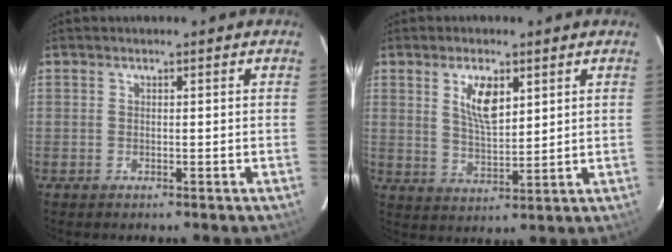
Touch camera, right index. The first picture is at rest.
{"total": 7.1, "force": [3.1, 3.0, 5.6], "torque": [-0.099, 0.000, 0.063]}